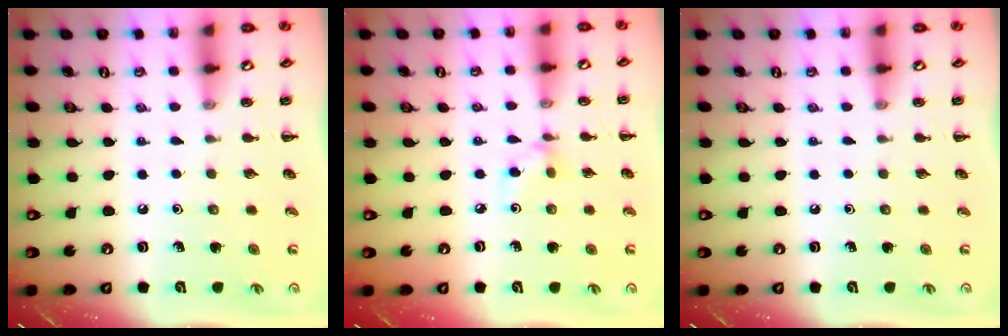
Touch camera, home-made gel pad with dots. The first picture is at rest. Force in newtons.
{"total": 3.8, "press": 3.6, "slide": 1.4}
{"total": 0.0}